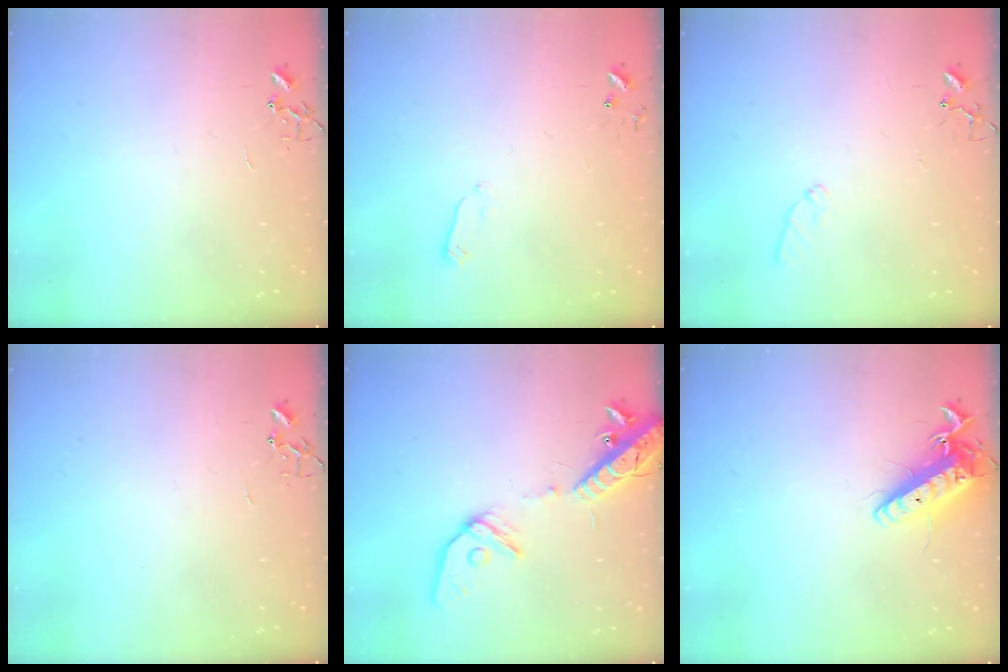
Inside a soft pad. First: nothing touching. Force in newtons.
{"total": 2.4, "press": 2.3, "slide": 0.4}
{"total": 5.7, "press": 5.7, "slide": 0.6}
{"total": 0.0}
{"total": 16.7, "press": 16.3, "slide": 3.5}
{"total": 15.4, "press": 15.1, "slide": 2.8}